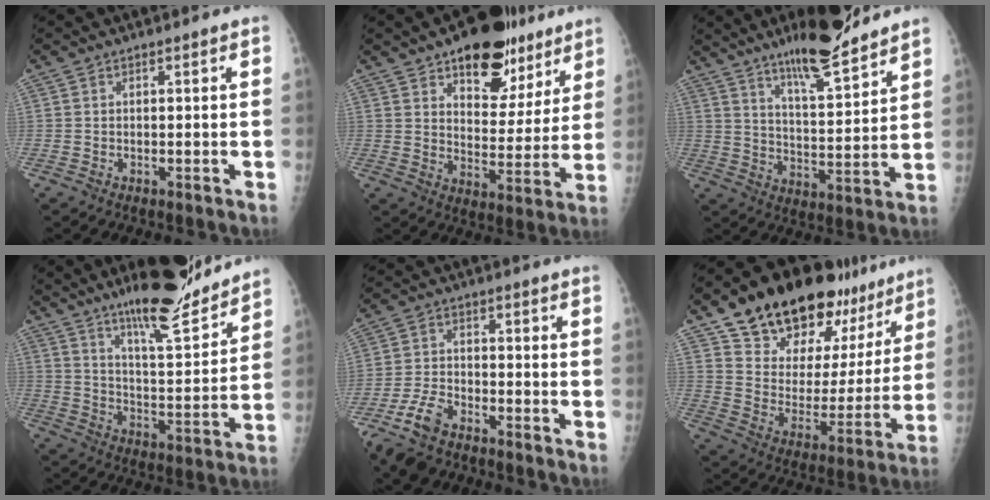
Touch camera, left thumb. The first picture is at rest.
{"total": 17.5, "force": [10.9, 9.3, 10.0], "torque": [-0.074, -0.050, 0.160]}
{"total": 14.3, "force": [10.9, 2.7, 8.9], "torque": [-0.127, -0.071, 0.182]}
{"total": 16.4, "force": [13.1, 2.8, 9.4], "torque": [-0.121, -0.087, 0.216]}
{"total": 8.0, "force": [-5.7, 4.0, 4.0], "torque": [-0.086, 0.017, -0.109]}
{"total": 26.2, "force": [19.0, 13.2, 12.4], "torque": [-0.157, -0.072, 0.290]}